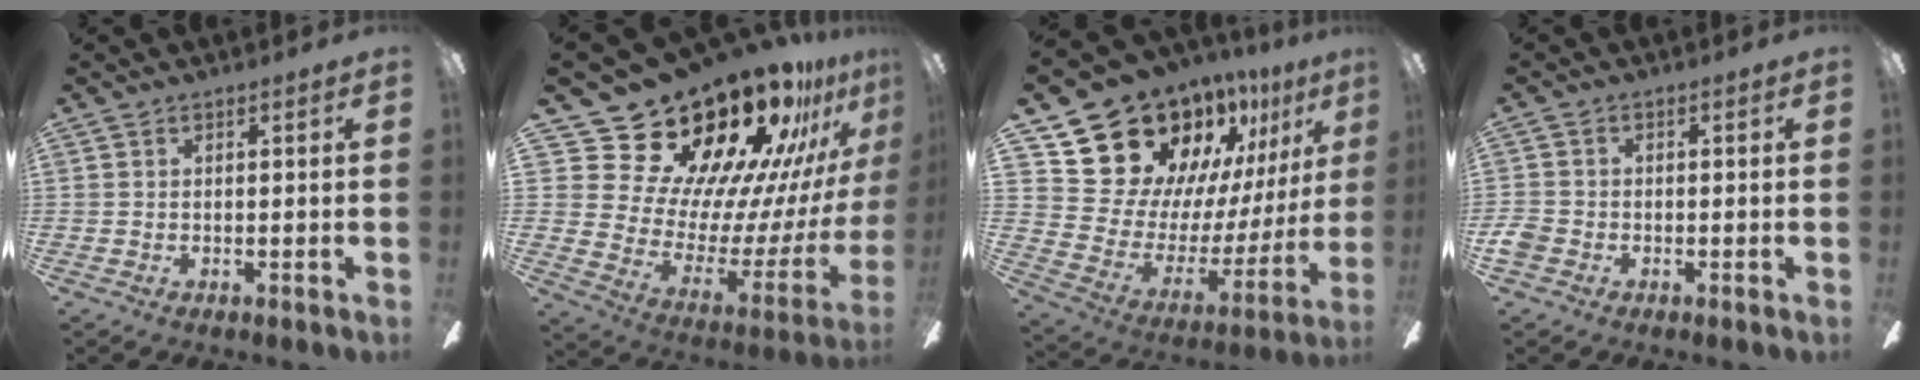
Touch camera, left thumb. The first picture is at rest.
{"total": 27.9, "force": [21.8, 13.2, 11.4], "torque": [-0.154, -0.193, 0.423]}
{"total": 21.7, "force": [18.1, 10.5, 5.5], "torque": [-0.100, -0.145, 0.346]}
{"total": 3.2, "force": [-1.4, 2.5, 1.4], "torque": [-0.026, 0.008, -0.027]}